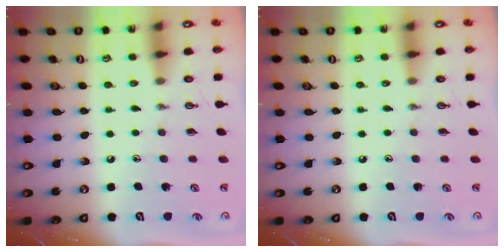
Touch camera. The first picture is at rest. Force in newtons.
{"total": 0.0}